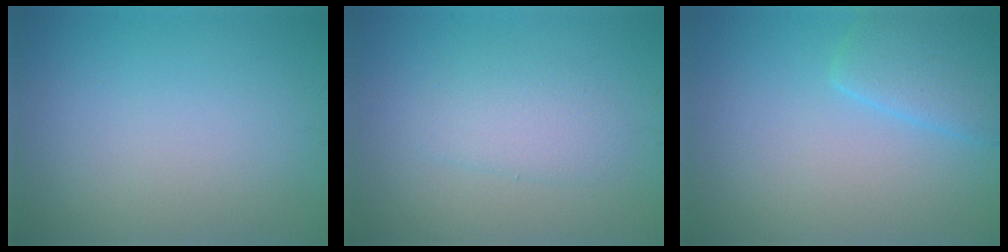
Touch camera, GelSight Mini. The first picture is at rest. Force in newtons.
{"total": 2.6, "press": 2.6, "slide": 0.2}
{"total": 3.7, "press": 3.6, "slide": 0.2}